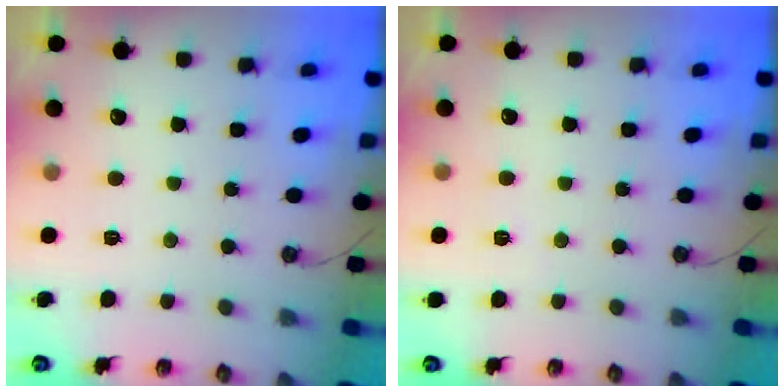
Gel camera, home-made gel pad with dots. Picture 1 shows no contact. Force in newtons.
{"total": 2.5, "press": 1.2, "slide": 2.2}